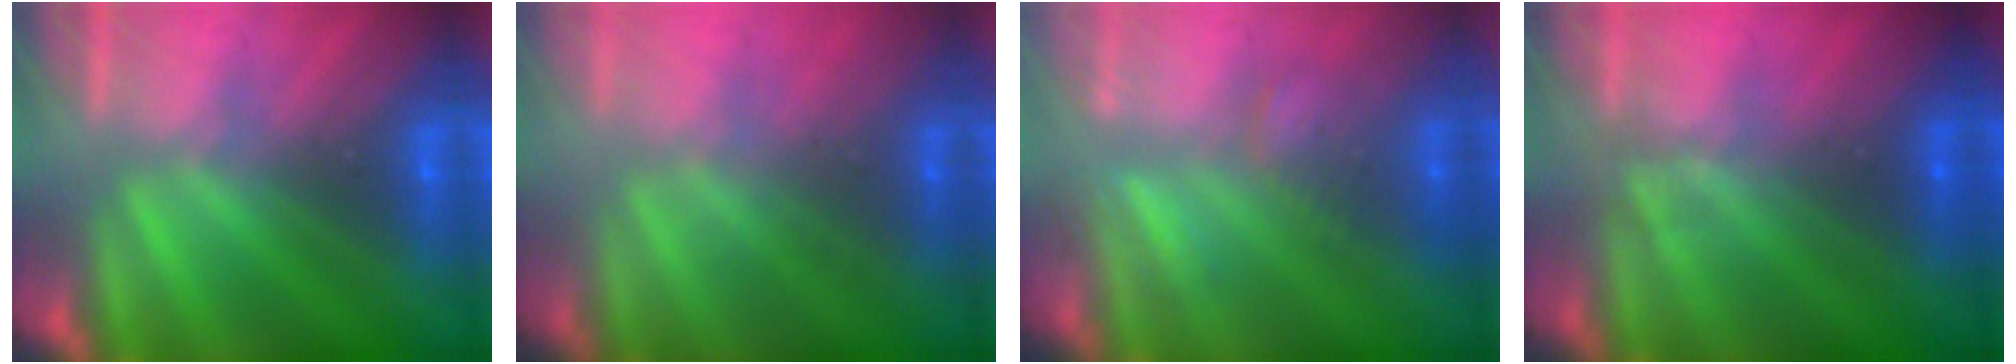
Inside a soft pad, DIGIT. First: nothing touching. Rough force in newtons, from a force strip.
{"total": 1.7}
{"total": 2.8}
{"total": 1.1}